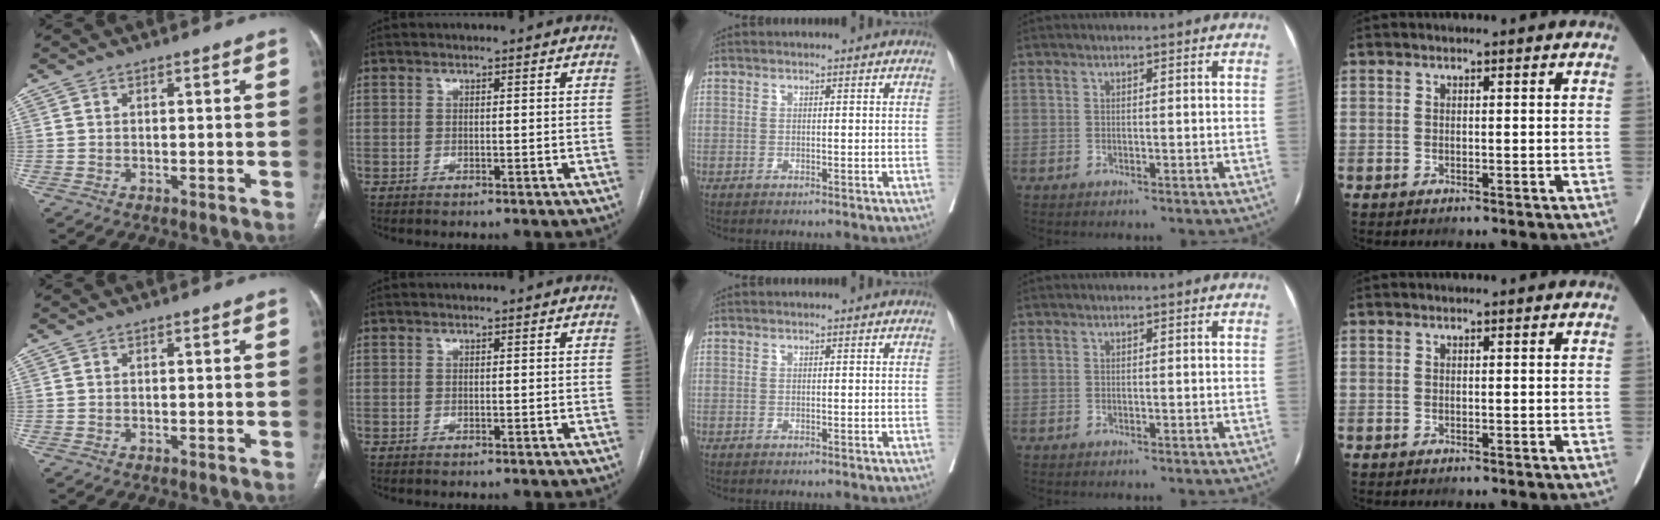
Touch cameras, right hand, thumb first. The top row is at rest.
{}